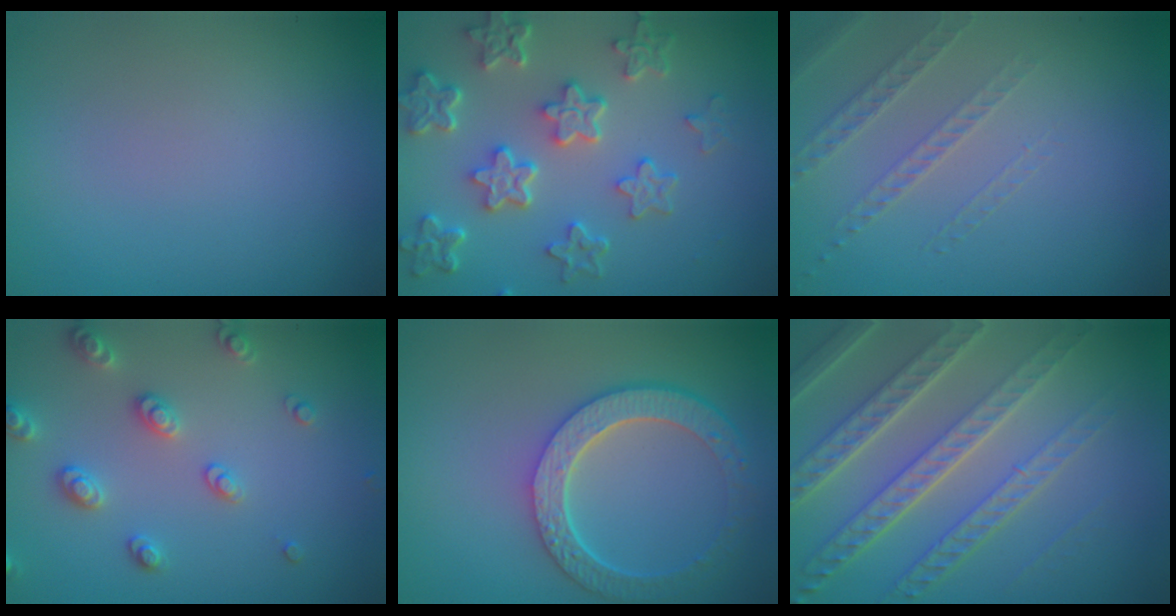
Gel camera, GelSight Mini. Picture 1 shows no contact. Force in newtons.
{"total": 6.4, "press": 4.8, "slide": 4.2}
{"total": 1.4, "press": 1.0, "slide": 0.9}
{"total": 2.9, "press": 2.9, "slide": 0.5}
{"total": 5.7, "press": 4.3, "slide": 3.7}
{"total": 8.1, "press": 5.5, "slide": 5.9}